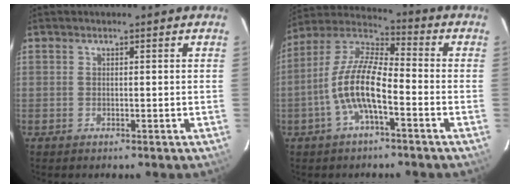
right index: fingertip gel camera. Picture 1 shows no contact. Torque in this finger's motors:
{"motor_torque": [1.61, -0.53, 1.05, 0.21]}